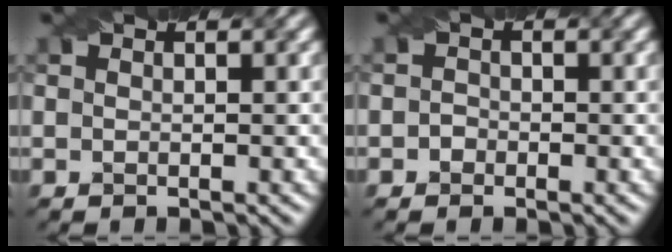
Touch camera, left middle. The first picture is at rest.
{"total": 0.8, "force": [-0.4, 0.8, 0.1], "torque": [0.000, -0.001, -0.009]}